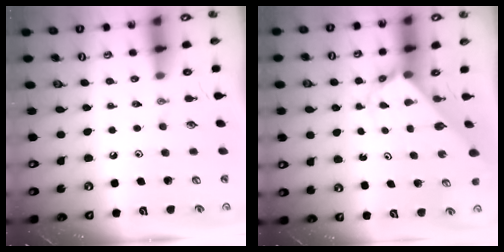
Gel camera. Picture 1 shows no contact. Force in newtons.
{"total": 2.8, "press": 2.8, "slide": 0.2}